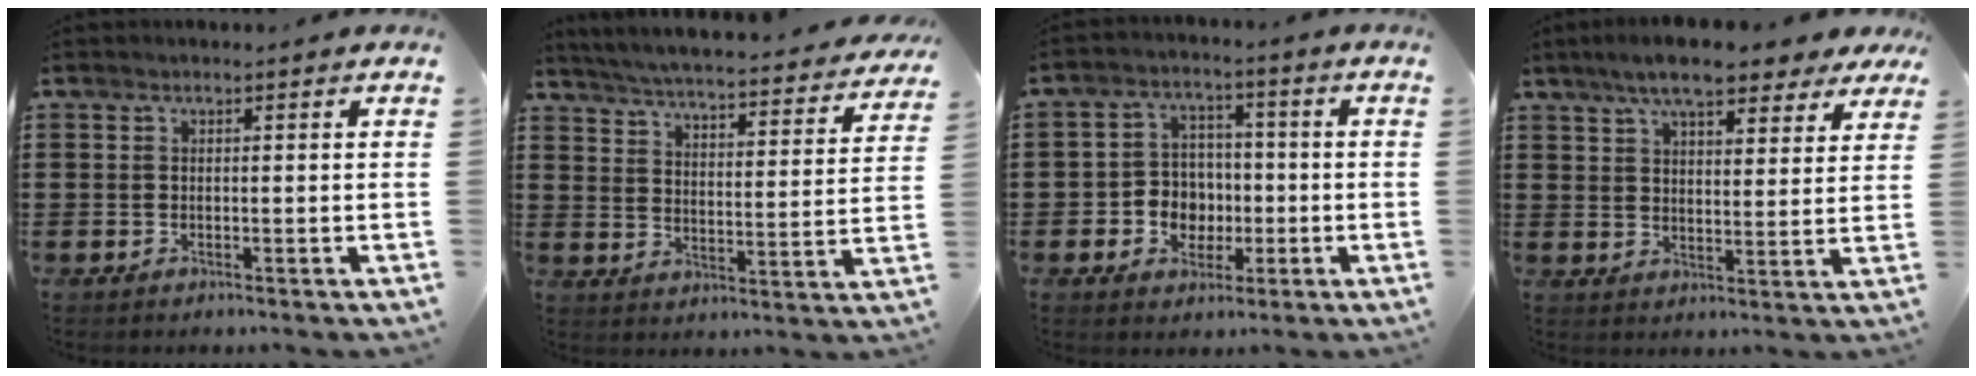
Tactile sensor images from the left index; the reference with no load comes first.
{"total": 4.6, "force": [4.4, -0.5, 1.2], "torque": [-0.047, -0.040, 0.070]}
{"total": 5.7, "force": [-1.2, 5.2, 1.8], "torque": [-0.043, 0.015, -0.023]}
{"total": 8.5, "force": [7.0, 1.7, 4.5], "torque": [-0.099, -0.011, 0.129]}